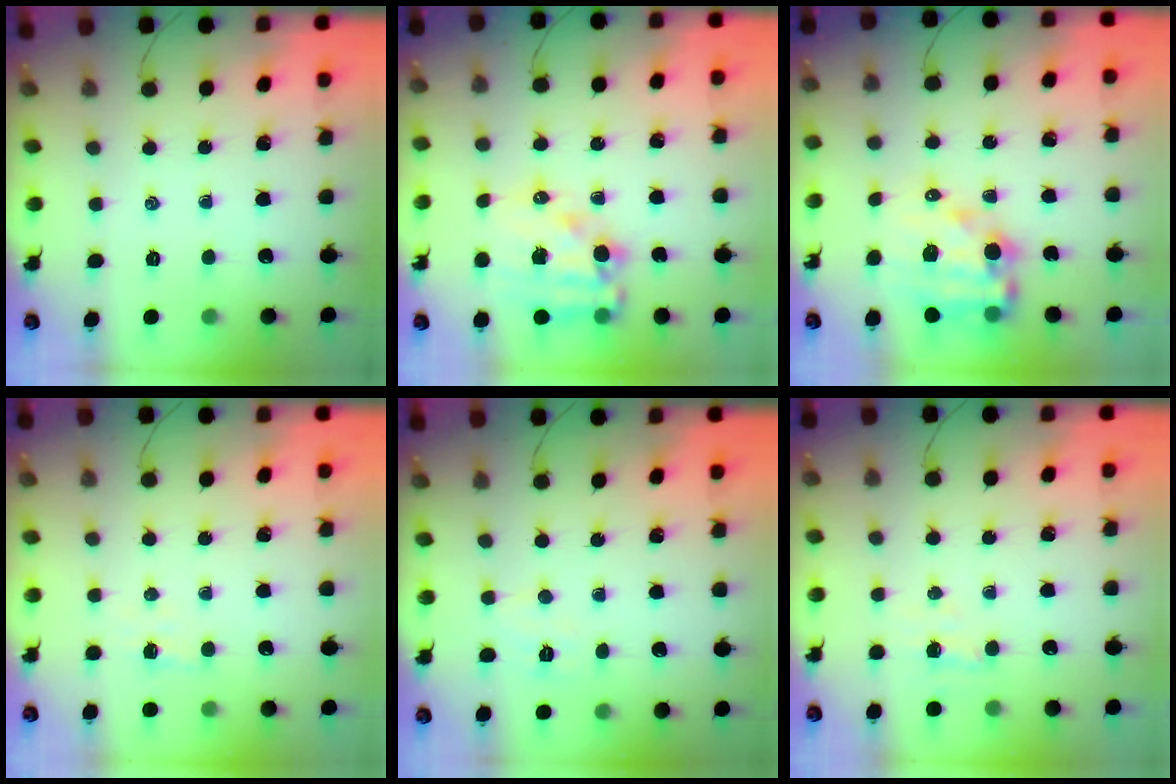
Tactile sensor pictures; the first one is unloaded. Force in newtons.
{"total": 13.5, "press": 13.2, "slide": 3.1}
{"total": 12.1, "press": 11.6, "slide": 3.3}
{"total": 3.3, "press": 3.2, "slide": 0.8}
{"total": 4.9, "press": 4.8, "slide": 1.1}
{"total": 3.5, "press": 3.4, "slide": 0.8}